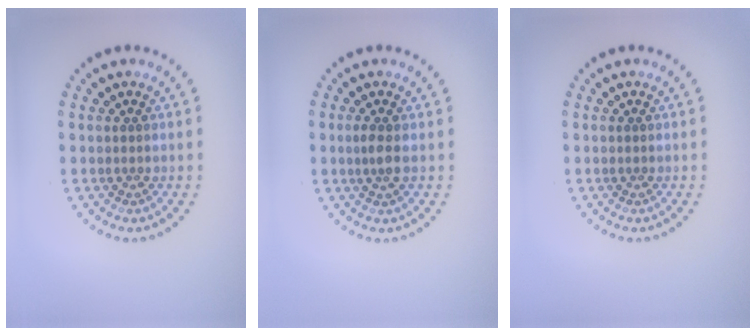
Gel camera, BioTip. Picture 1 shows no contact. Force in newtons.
{"total": 1.4, "press": 1.4, "slide": 0.5}
{"total": 0.0}